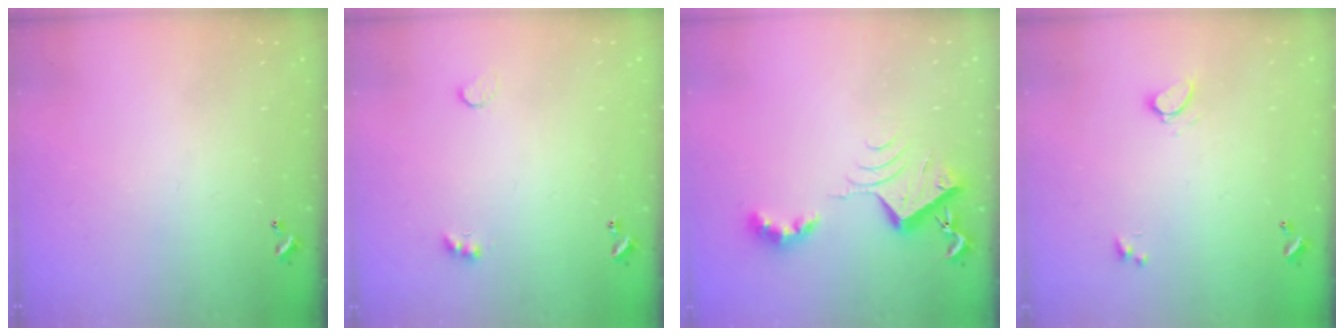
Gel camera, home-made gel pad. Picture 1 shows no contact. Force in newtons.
{"total": 4.5, "press": 4.4, "slide": 0.8}
{"total": 7.7, "press": 7.6, "slide": 0.6}
{"total": 0.8, "press": 0.5, "slide": 0.6}